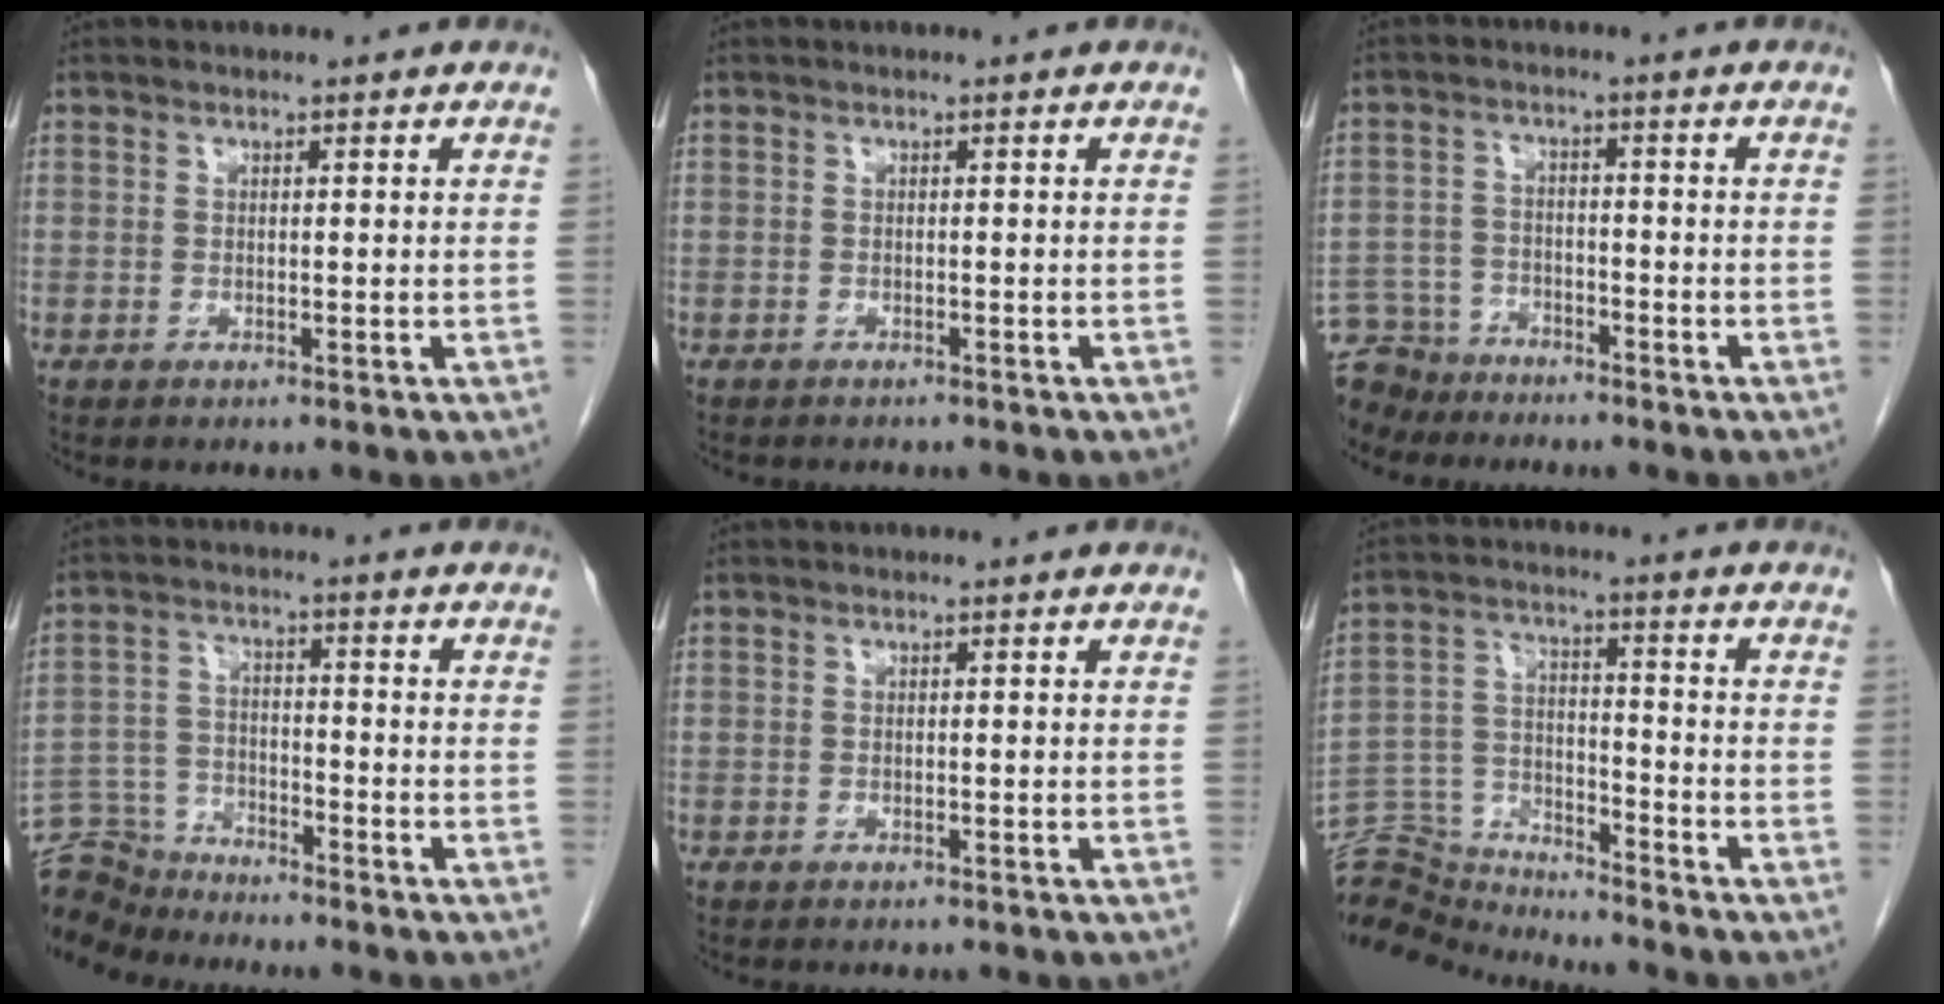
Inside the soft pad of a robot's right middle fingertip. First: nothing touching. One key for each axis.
{"total": 2.0, "fx": -1.9, "fy": 0.6, "fz": 0.4, "tx": -0.012, "ty": -0.005, "tz": -0.022}
{"total": 7.7, "fx": -7.0, "fy": 3.2, "fz": 0.0, "tx": -0.008, "ty": 0.002, "tz": -0.128}
{"total": 9.3, "fx": -9.1, "fy": 1.5, "fz": 0.5, "tx": -0.017, "ty": 0.003, "tz": -0.174}
{"total": 1.8, "fx": -1.6, "fy": 0.5, "fz": 0.5, "tx": -0.014, "ty": -0.005, "tz": -0.018}
{"total": 12.1, "fx": -12.1, "fy": 0.5, "fz": -0.3, "tx": -0.002, "ty": 0.033, "tz": -0.222}